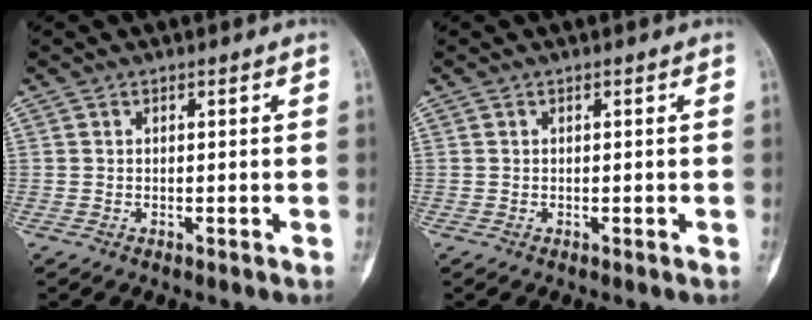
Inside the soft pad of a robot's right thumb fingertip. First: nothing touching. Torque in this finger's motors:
{"motor_torque": [0.00, 0.00, 0.10, 0.00, 0.03]}